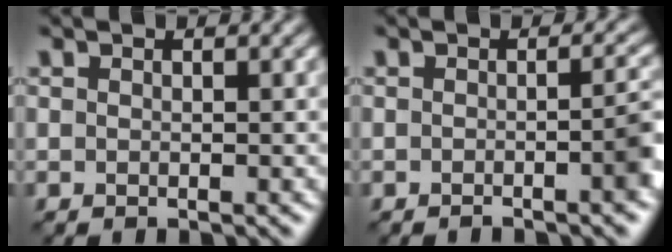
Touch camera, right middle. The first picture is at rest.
{"total": 3.1, "force": [-1.1, 0.8, 2.8], "torque": [-0.023, 0.007, -0.022]}